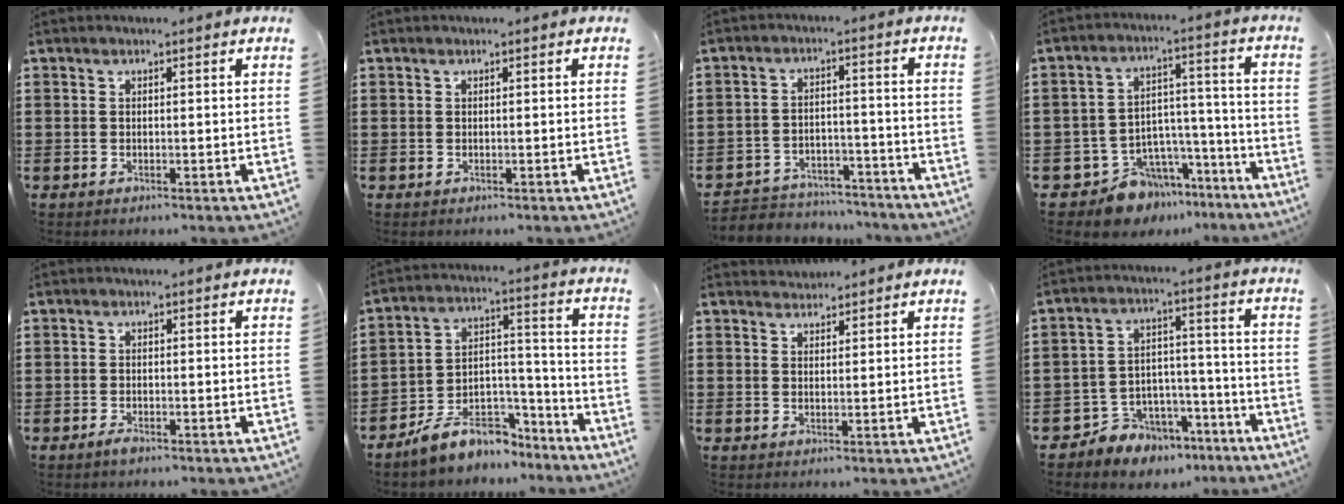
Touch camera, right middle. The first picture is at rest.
{"total": 0.0}
{"total": 4.2, "force": [-4.0, 1.0, 0.0], "torque": [-0.008, 0.005, -0.086]}
{"total": 8.5, "force": [-7.4, 4.2, 0.8], "torque": [-0.023, 0.021, -0.135]}
{"total": 1.2, "force": [-0.8, 0.4, 0.8], "torque": [-0.017, -0.004, -0.015]}
{"total": 8.1, "force": [-6.9, 3.6, 2.5], "torque": [-0.049, 0.019, -0.128]}
{"total": 1.6, "force": [1.5, 0.3, -0.3], "torque": [0.003, 0.005, 0.030]}
{"total": 6.0, "force": [-5.0, 3.2, -0.2], "torque": [-0.014, 0.015, -0.099]}